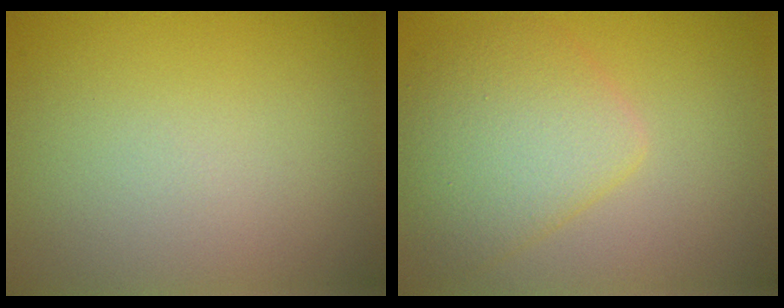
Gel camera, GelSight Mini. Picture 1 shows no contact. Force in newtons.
{"total": 4.5, "press": 4.5, "slide": 0.1}